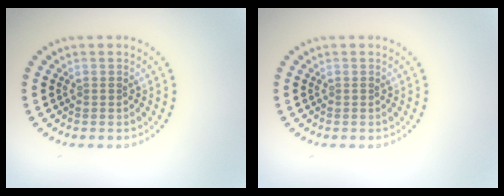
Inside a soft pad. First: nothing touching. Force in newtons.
{"total": 0.0}